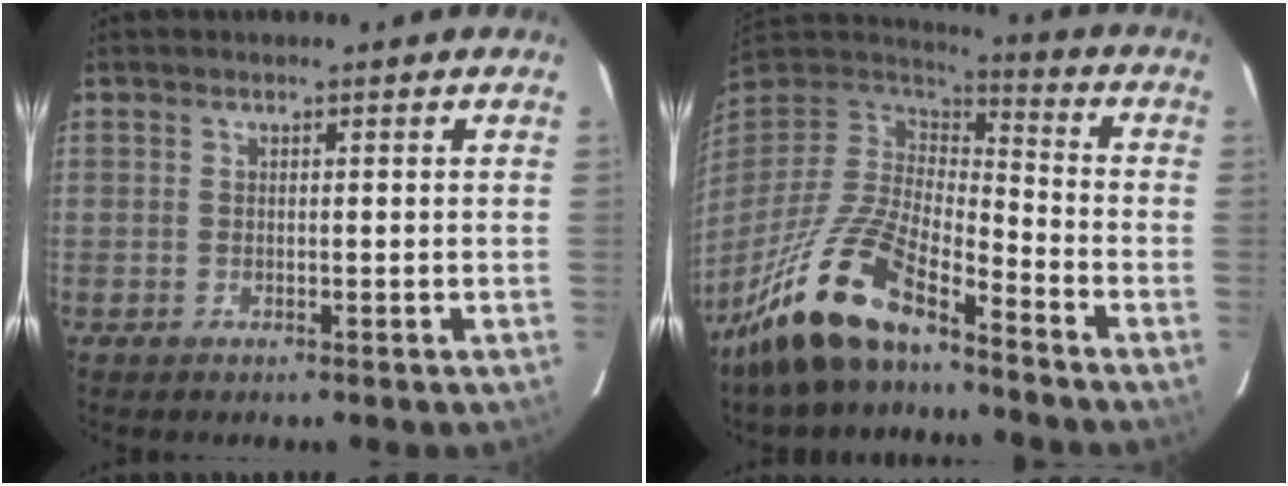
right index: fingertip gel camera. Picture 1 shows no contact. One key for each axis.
{"total": 16.5, "fx": -11.8, "fy": 4.6, "fz": 10.6, "tx": -0.220, "ty": -0.005, "tz": -0.223}